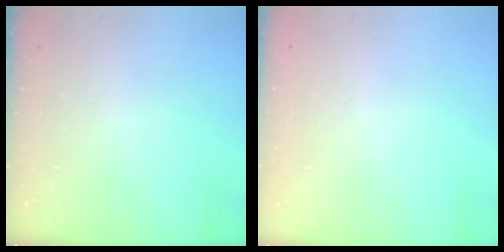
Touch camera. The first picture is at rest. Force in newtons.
{"total": 0.0}